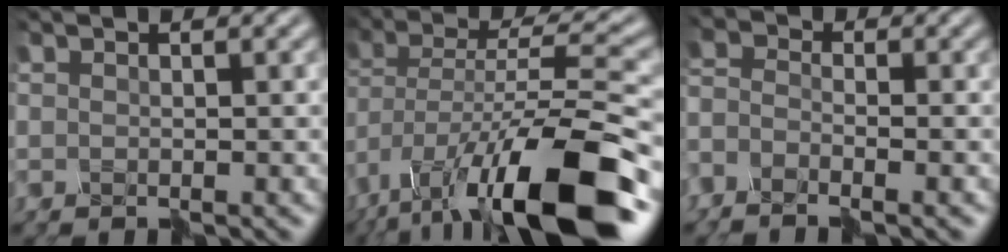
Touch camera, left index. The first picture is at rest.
{"total": 14.6, "force": [-9.0, 4.1, 10.8], "torque": [-0.206, -0.003, -0.151]}
{"total": 4.0, "force": [-3.8, 0.9, 0.7], "torque": [-0.025, -0.013, -0.065]}